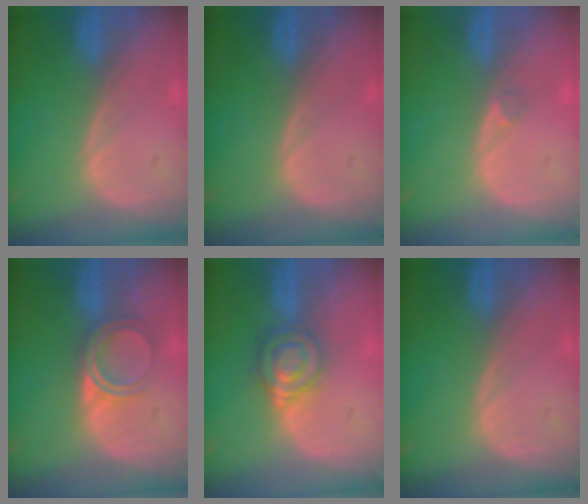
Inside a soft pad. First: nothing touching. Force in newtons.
{"total": 0.0}
{"total": 0.9, "press": 0.8, "slide": 0.5}
{"total": 4.7, "press": 4.2, "slide": 2.1}
{"total": 6.6, "press": 5.7, "slide": 3.4}
{"total": 0.0}